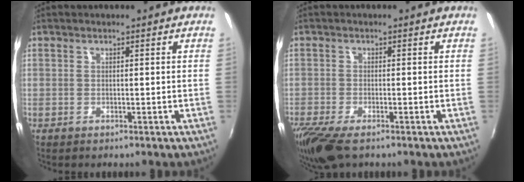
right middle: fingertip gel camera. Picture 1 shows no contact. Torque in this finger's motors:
{"motor_torque": [0.69, -0.63, 0.32, 0.10]}